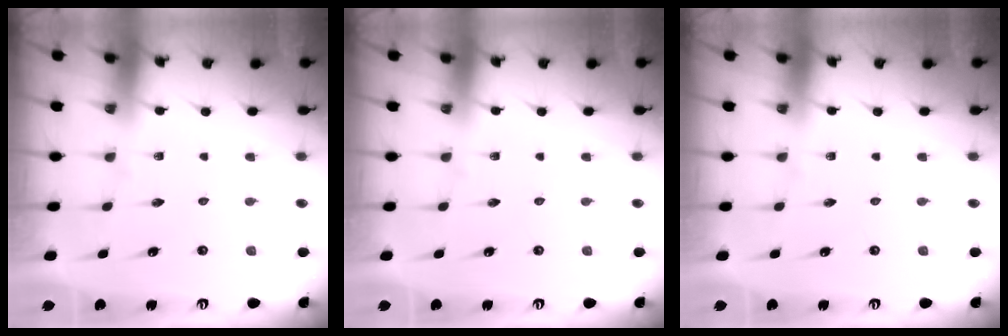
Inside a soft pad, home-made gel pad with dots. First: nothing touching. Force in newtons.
{"total": 0.0}
{"total": 0.0}